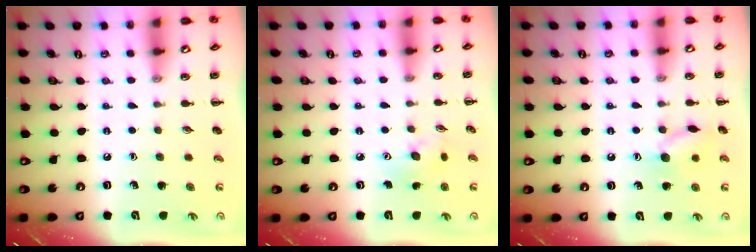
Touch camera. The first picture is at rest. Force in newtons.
{"total": 4.5, "press": 4.4, "slide": 0.5}
{"total": 9.1, "press": 9.1, "slide": 0.4}